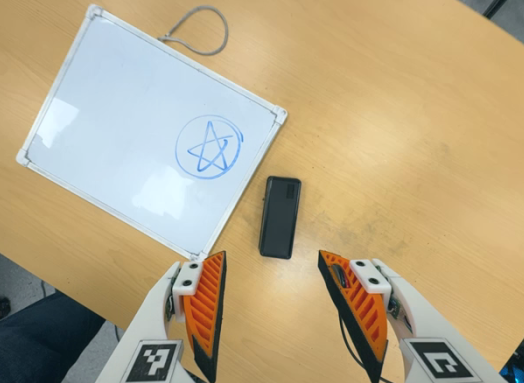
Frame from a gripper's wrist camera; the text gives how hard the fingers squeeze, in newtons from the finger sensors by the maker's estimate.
{"total": 0.0}